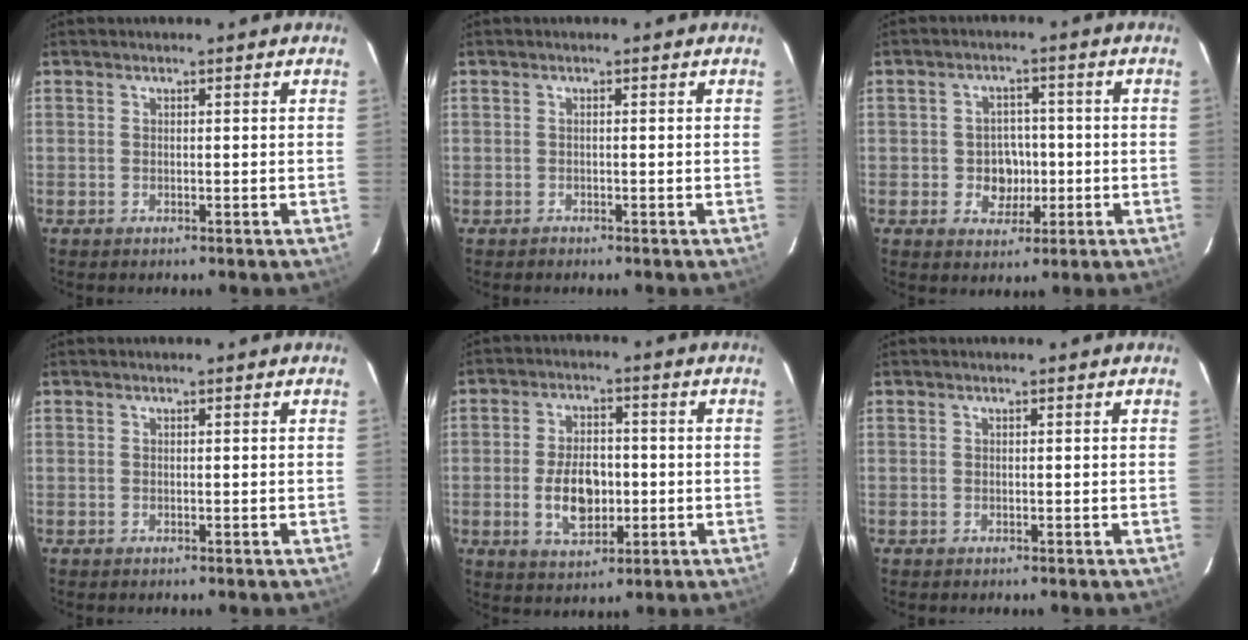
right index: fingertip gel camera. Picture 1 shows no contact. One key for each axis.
{"total": 0.6, "fx": -0.5, "fy": 0.4, "fz": -0.2, "tx": 0.003, "ty": 0.005, "tz": -0.008}
{"total": 5.3, "fx": -1.0, "fy": 4.6, "fz": 2.3, "tx": -0.047, "ty": 0.011, "tz": -0.006}
{"total": 0.0}
{"total": 9.1, "fx": -1.7, "fy": 5.3, "fz": 7.2, "tx": -0.136, "ty": 0.002, "tz": -0.021}
{"total": 0.0}